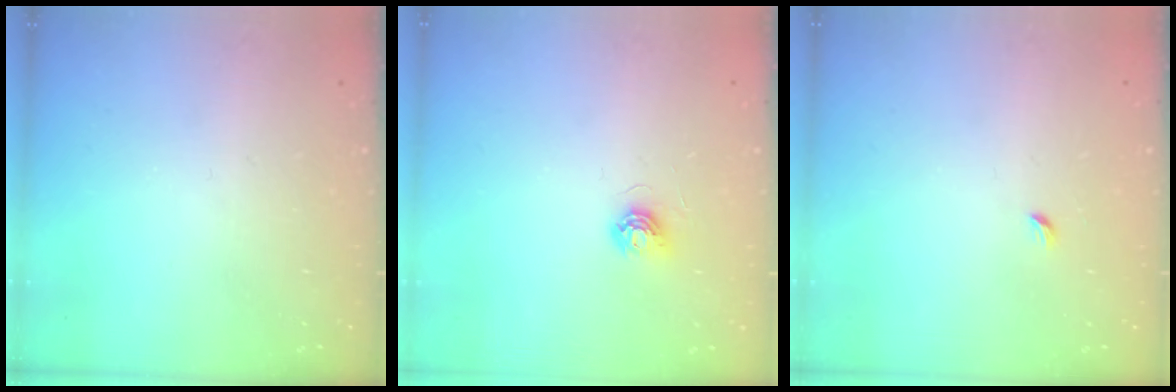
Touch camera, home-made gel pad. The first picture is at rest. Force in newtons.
{"total": 5.4, "press": 5.4, "slide": 0.3}
{"total": 2.7, "press": 2.6, "slide": 0.6}